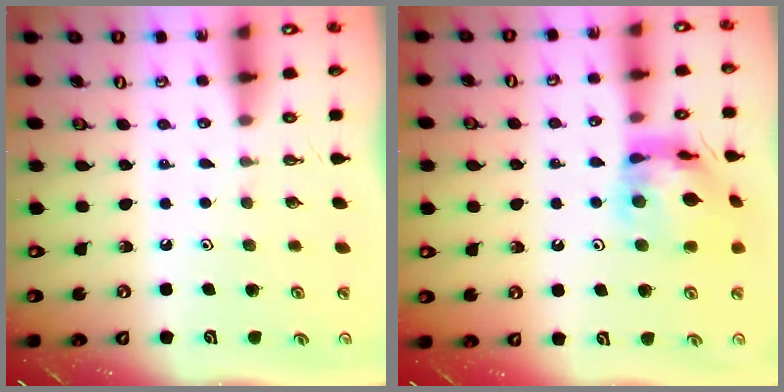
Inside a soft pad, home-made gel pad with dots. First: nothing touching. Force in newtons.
{"total": 14.0, "press": 14.0, "slide": 1.3}